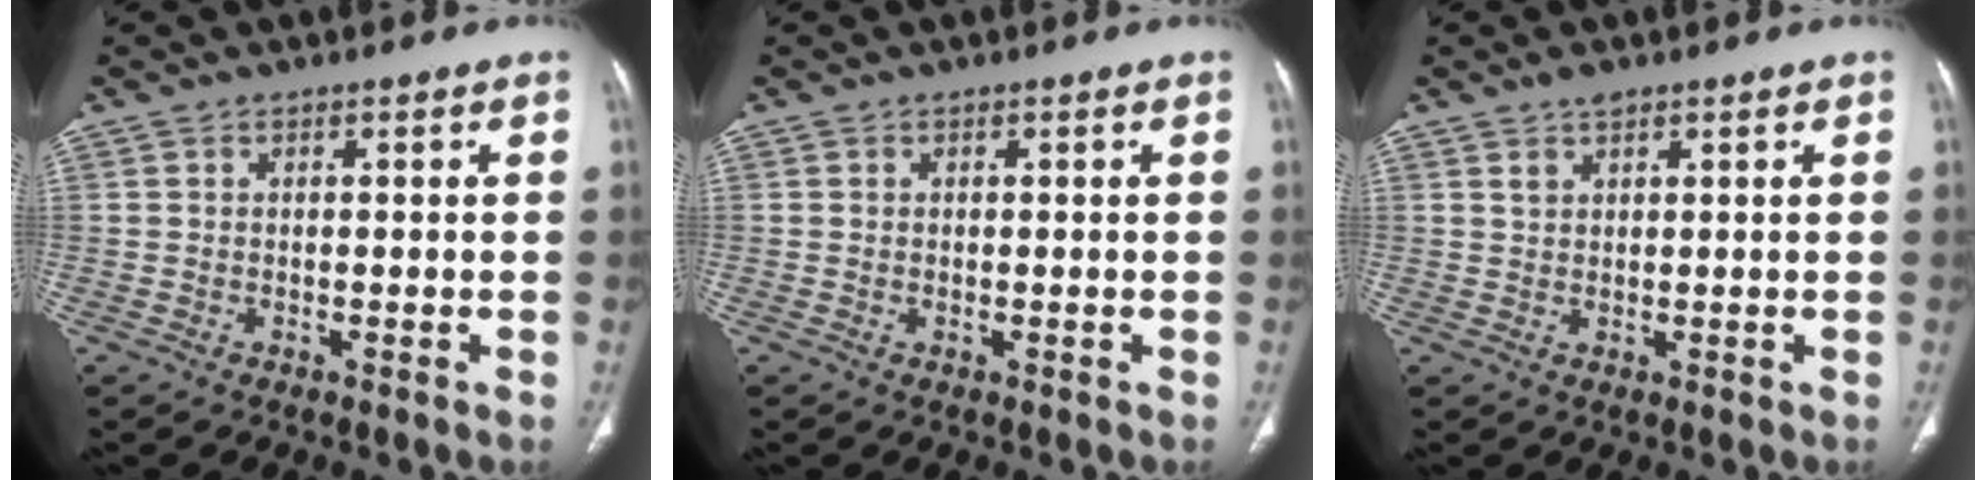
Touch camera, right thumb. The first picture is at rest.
{"total": 0.0}
{"total": 1.9, "force": [1.6, 0.8, 0.8], "torque": [-0.012, -0.009, 0.031]}